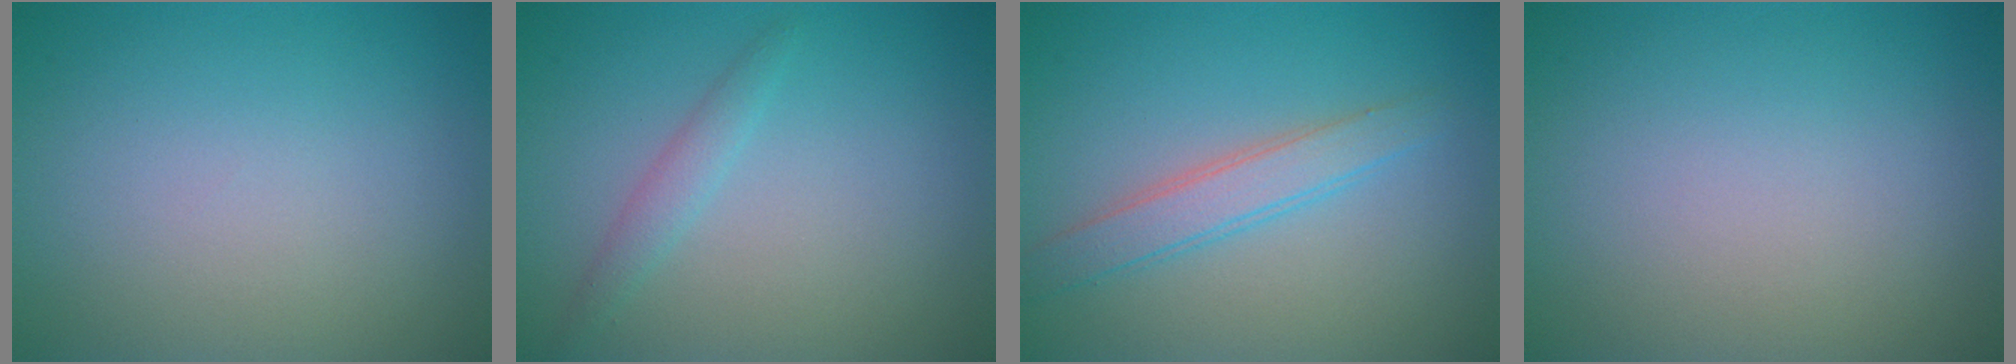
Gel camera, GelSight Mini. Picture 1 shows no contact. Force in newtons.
{"total": 1.4, "press": 1.4, "slide": 0.1}
{"total": 2.7, "press": 2.7, "slide": 0.1}
{"total": 0.0}